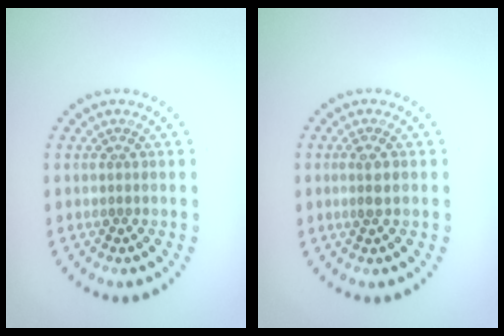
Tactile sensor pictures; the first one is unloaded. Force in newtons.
{"total": 1.6, "press": 1.4, "slide": 0.8}